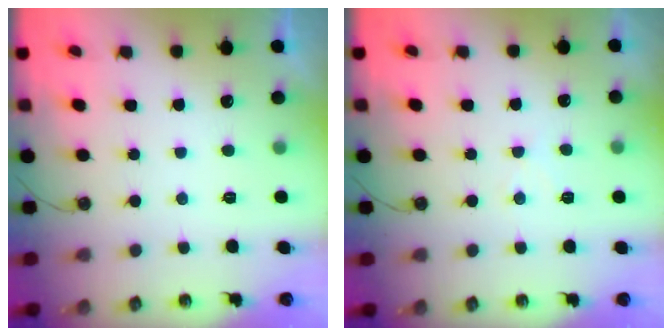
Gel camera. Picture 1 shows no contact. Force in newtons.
{"total": 3.9, "press": 3.8, "slide": 0.7}